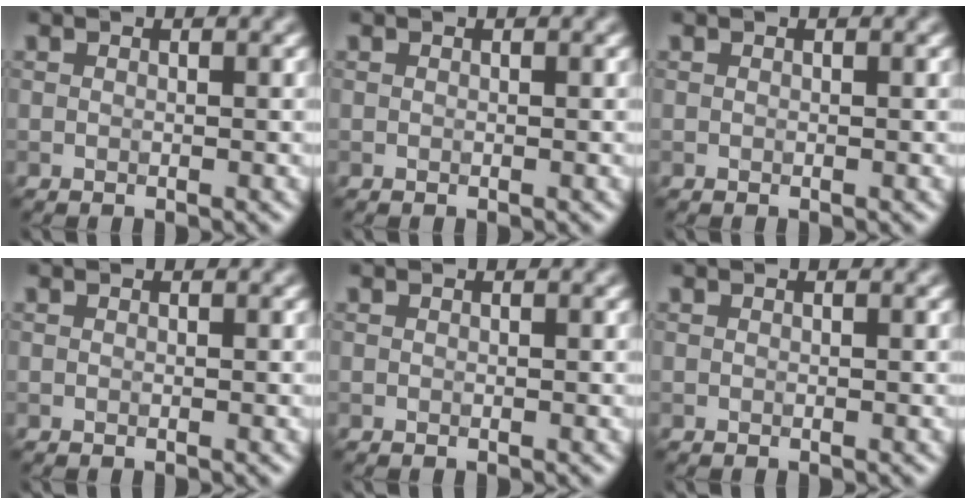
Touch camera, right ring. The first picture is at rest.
{"total": 0.0}
{"total": 0.0}
{"total": 0.0}
{"total": 0.0}
{"total": 0.0}